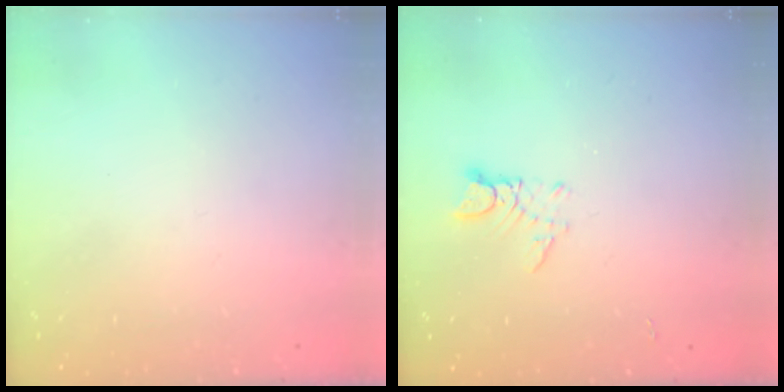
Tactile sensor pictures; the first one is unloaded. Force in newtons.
{"total": 3.0, "press": 3.0, "slide": 0.4}